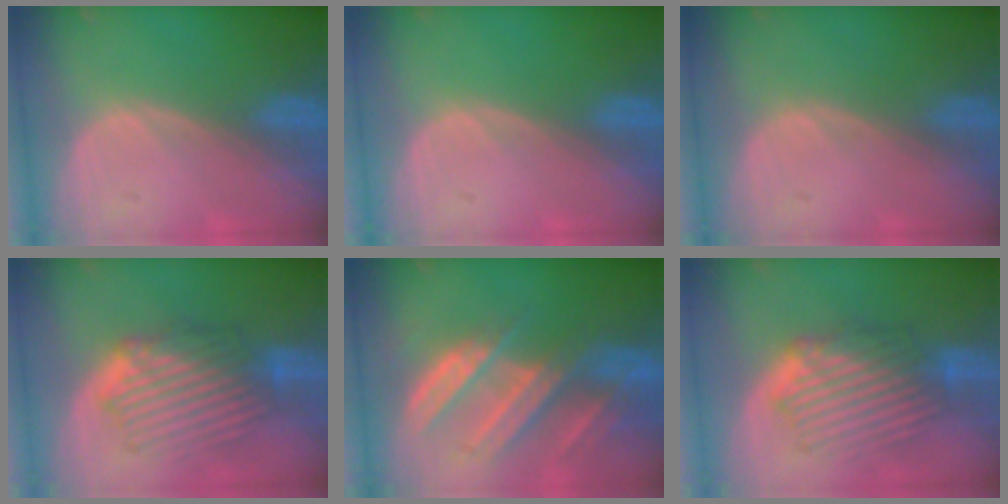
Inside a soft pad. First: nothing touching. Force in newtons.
{"total": 0.0}
{"total": 0.0}
{"total": 8.3, "press": 8.0, "slide": 2.4}
{"total": 9.4, "press": 8.4, "slide": 4.1}
{"total": 8.3, "press": 8.0, "slide": 2.4}